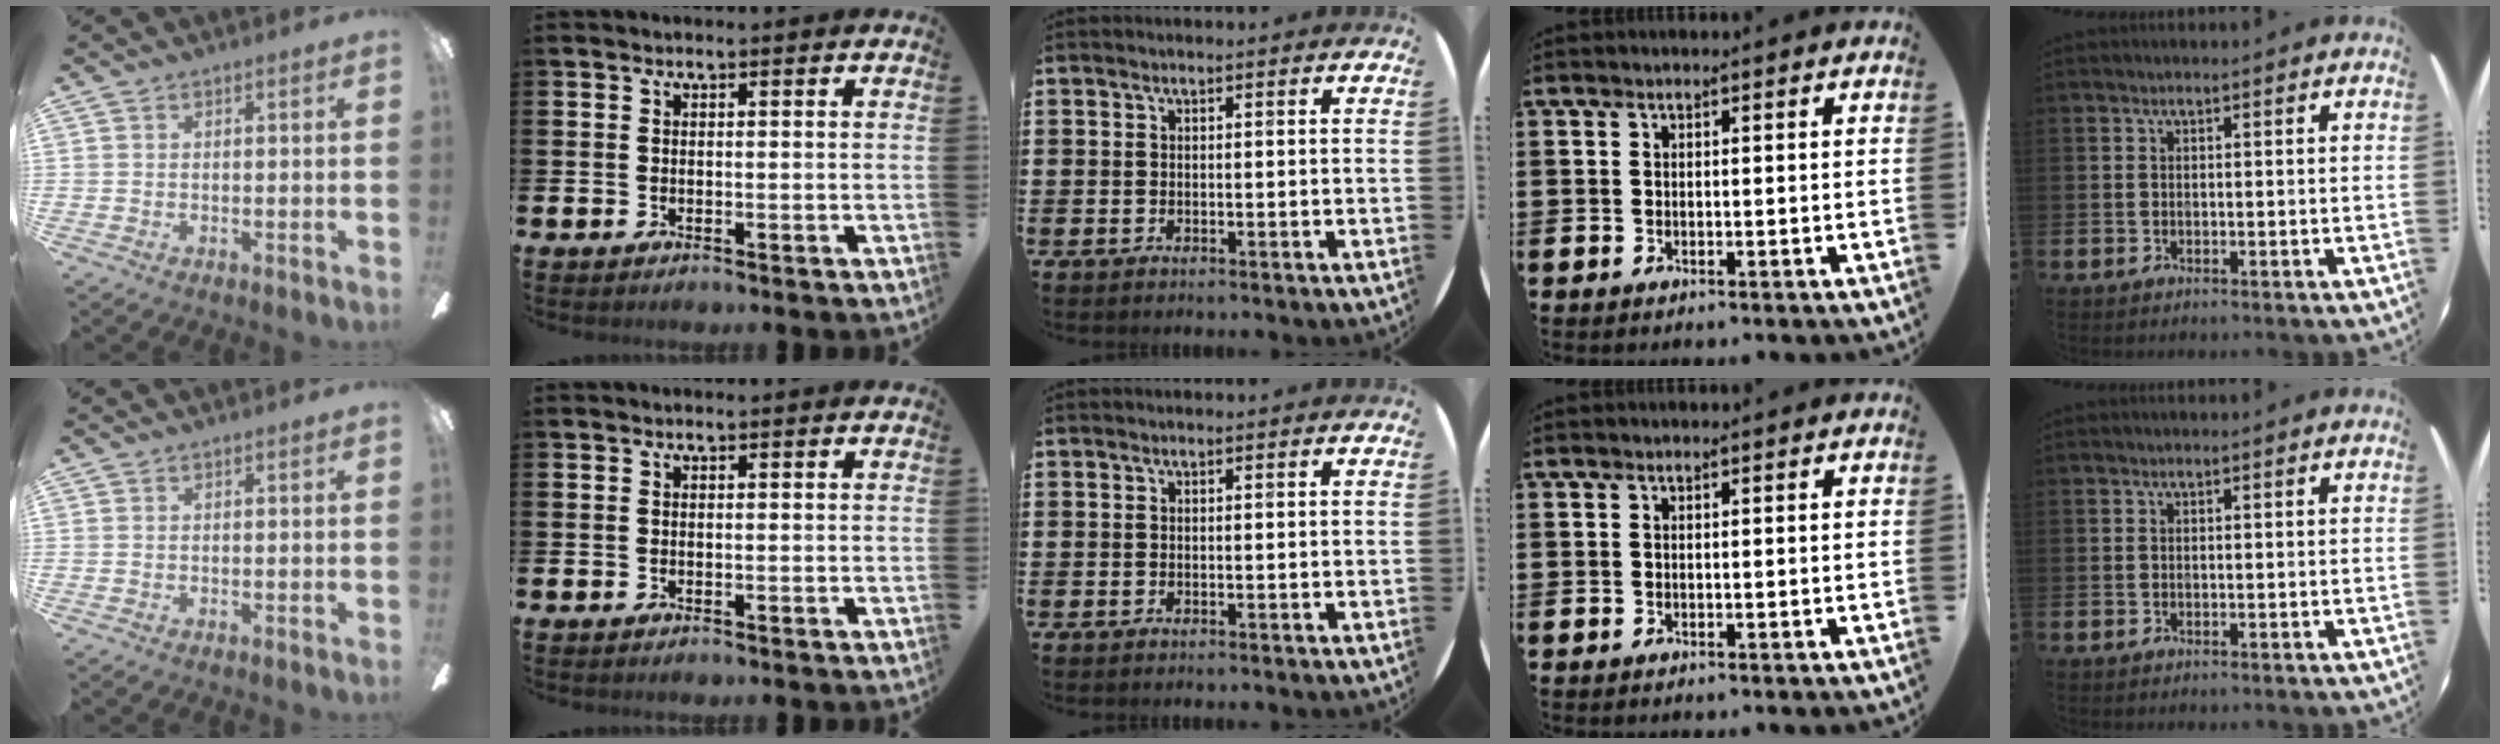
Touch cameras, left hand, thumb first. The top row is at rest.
{}